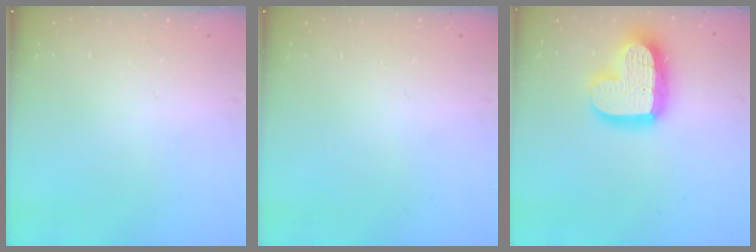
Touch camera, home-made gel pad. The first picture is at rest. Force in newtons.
{"total": 0.0}
{"total": 18.6, "press": 18.6, "slide": 1.4}